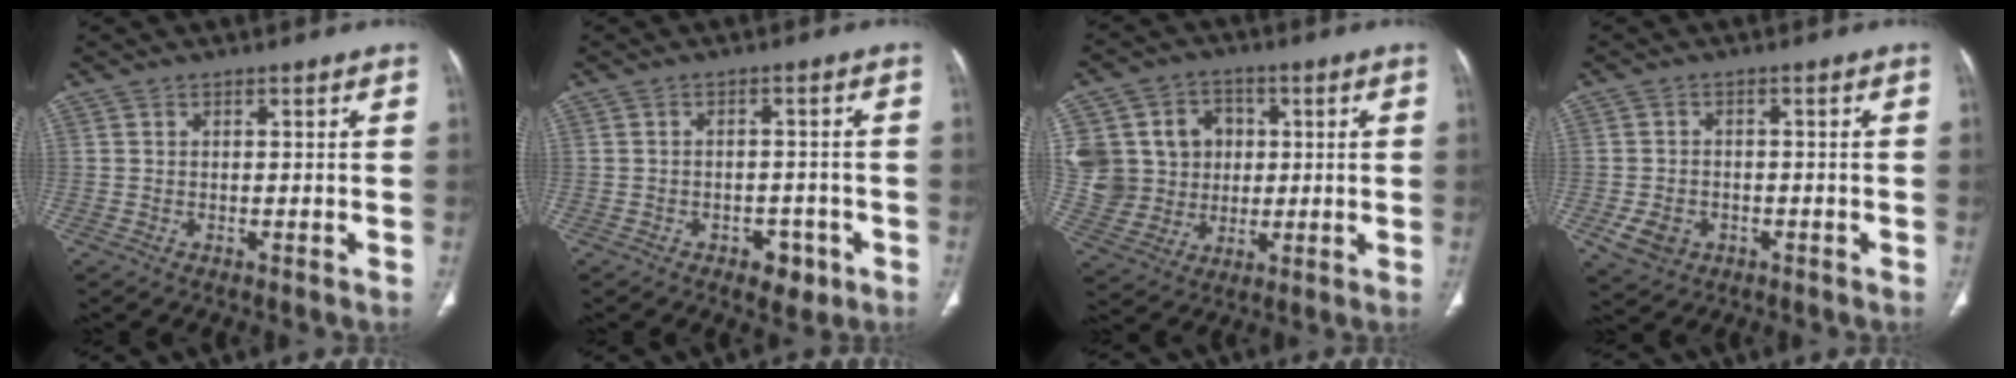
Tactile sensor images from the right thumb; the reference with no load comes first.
{"total": 4.6, "force": [-2.4, 2.9, 2.6], "torque": [-0.017, 0.014, -0.027]}
{"total": 16.4, "force": [2.4, 14.8, 6.7], "torque": [-0.103, 0.028, 0.064]}
{"total": 5.2, "force": [-1.9, 4.1, 2.5], "torque": [-0.042, 0.007, -0.023]}